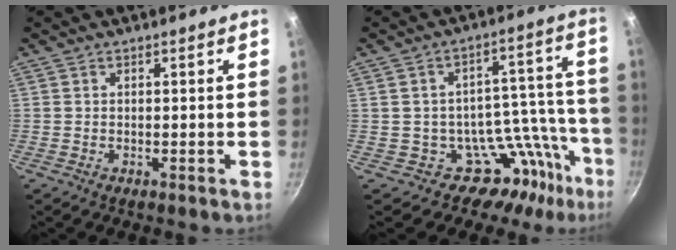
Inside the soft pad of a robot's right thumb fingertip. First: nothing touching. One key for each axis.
{"total": 13.5, "fx": -8.2, "fy": 10.4, "fz": 2.6, "tx": 0.077, "ty": 0.106, "tz": -0.126}